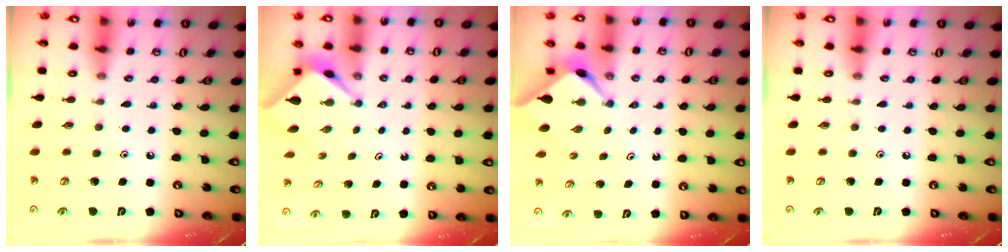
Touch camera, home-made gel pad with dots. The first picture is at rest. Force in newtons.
{"total": 2.6, "press": 2.6, "slide": 0.2}
{"total": 2.6, "press": 2.6, "slide": 0.3}
{"total": 0.0}